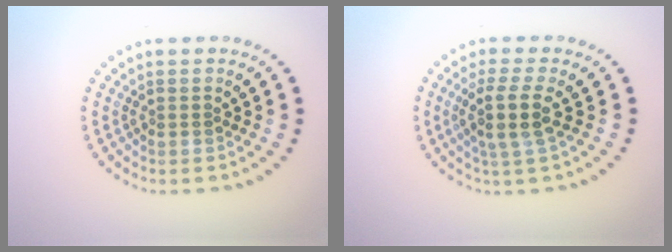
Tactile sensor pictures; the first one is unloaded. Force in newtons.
{"total": 3.2, "press": 2.6, "slide": 2.0}